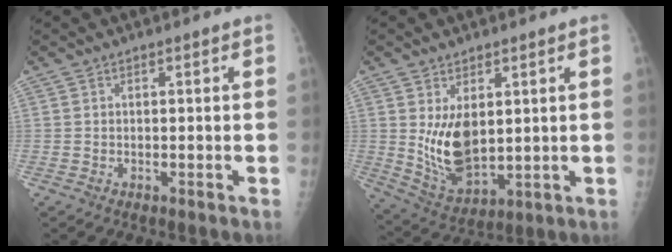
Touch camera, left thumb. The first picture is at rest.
{"total": 10.2, "force": [1.9, 5.8, 8.2], "torque": [-0.130, -0.025, 0.056]}